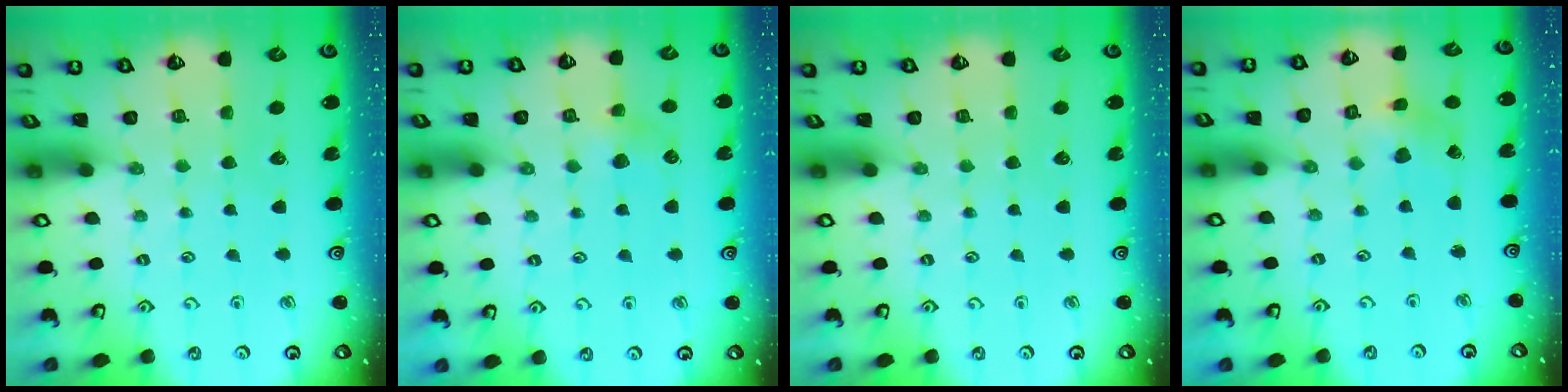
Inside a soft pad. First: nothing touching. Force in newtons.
{"total": 3.8, "press": 3.7, "slide": 0.8}
{"total": 0.0}
{"total": 2.3, "press": 2.3, "slide": 0.5}